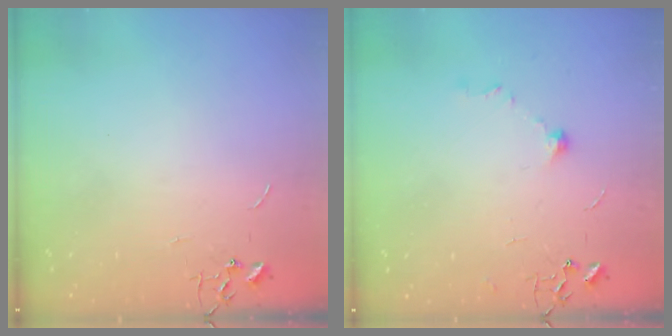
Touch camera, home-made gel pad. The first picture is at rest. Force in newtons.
{"total": 7.8, "press": 7.6, "slide": 1.5}